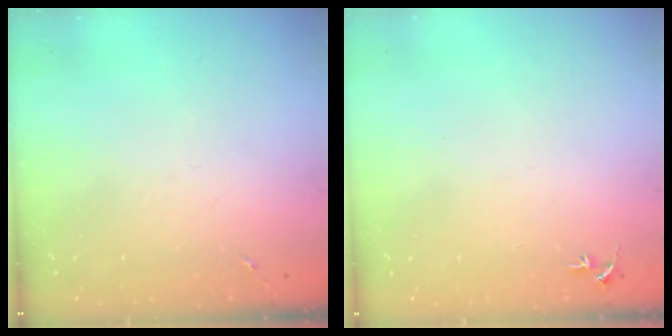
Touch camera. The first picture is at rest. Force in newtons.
{"total": 2.7, "press": 2.7, "slide": 0.3}